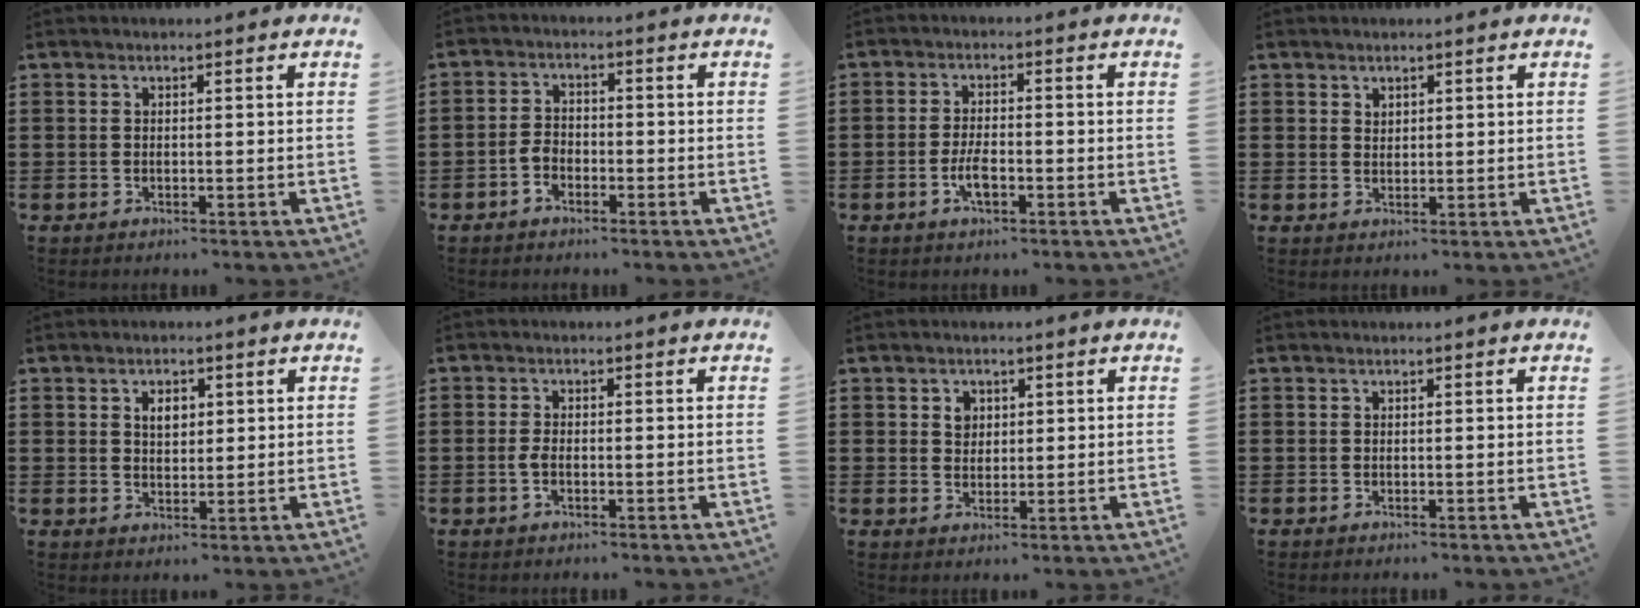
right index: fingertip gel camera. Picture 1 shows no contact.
{"total": 2.8, "force": [-1.6, 1.8, 1.6], "torque": [-0.039, 0.003, -0.034]}
{"total": 3.6, "force": [-1.4, 1.2, 3.0], "torque": [-0.073, -0.004, -0.031]}
{"total": 1.4, "force": [1.1, 0.7, 0.1], "torque": [-0.004, 0.002, 0.022]}
{"total": 2.9, "force": [1.1, 1.8, 1.9], "torque": [-0.036, 0.006, 0.017]}
{"total": 1.9, "force": [-0.6, 0.7, 1.6], "torque": [-0.045, -0.005, -0.016]}
{"total": 2.3, "force": [1.0, 1.9, 0.9], "torque": [-0.017, 0.006, 0.015]}
{"total": 0.0}